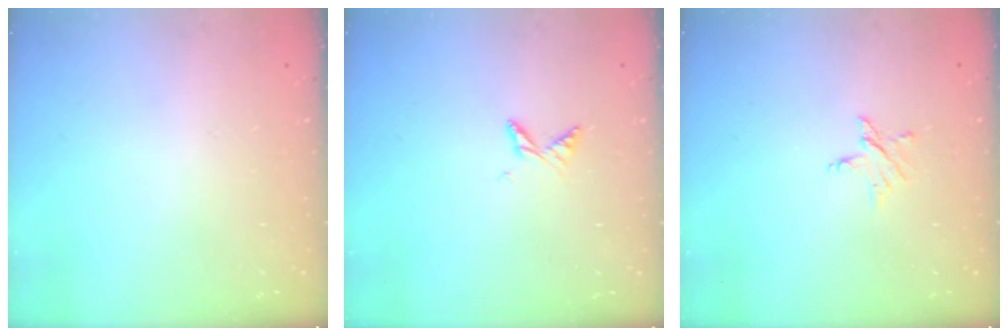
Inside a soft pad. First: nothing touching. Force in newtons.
{"total": 5.2, "press": 5.2, "slide": 0.6}
{"total": 3.6, "press": 3.6, "slide": 0.4}